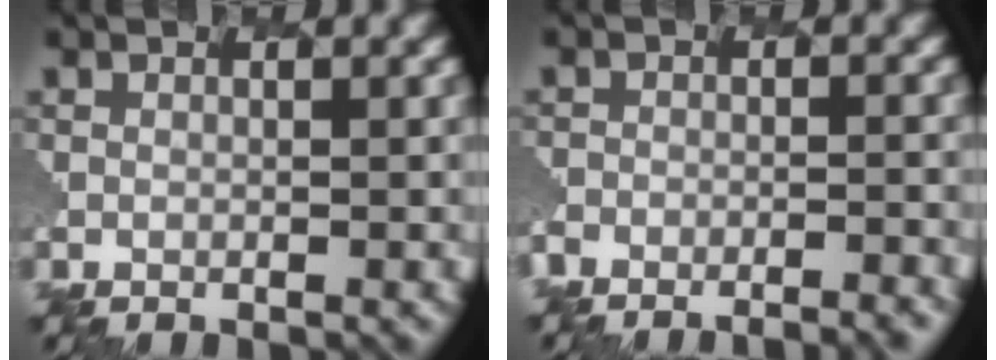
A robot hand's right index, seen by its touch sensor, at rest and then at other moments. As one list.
[{"total": 6.9, "force": [-6.6, 1.5, 1.2], "torque": [-0.004, 0.007, -0.076]}]